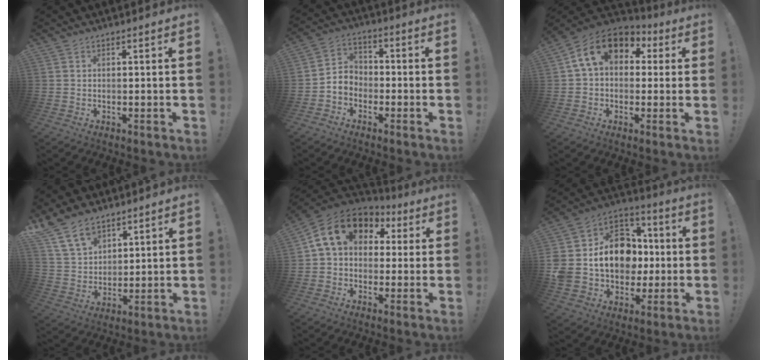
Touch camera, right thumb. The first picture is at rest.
{"total": 5.9, "force": [-3.0, 4.7, 1.6], "torque": [-0.031, 0.021, -0.055]}
{"total": 15.2, "force": [5.0, 10.3, 10.1], "torque": [-0.177, 0.009, 0.094]}
{"total": 12.2, "force": [8.6, 7.0, 5.0], "torque": [-0.100, -0.050, 0.169]}
{"total": 15.6, "force": [5.4, 11.1, 9.6], "torque": [-0.164, -0.002, 0.100]}
{"total": 19.7, "force": [0.5, 15.8, 11.8], "torque": [-0.203, 0.017, 0.037]}